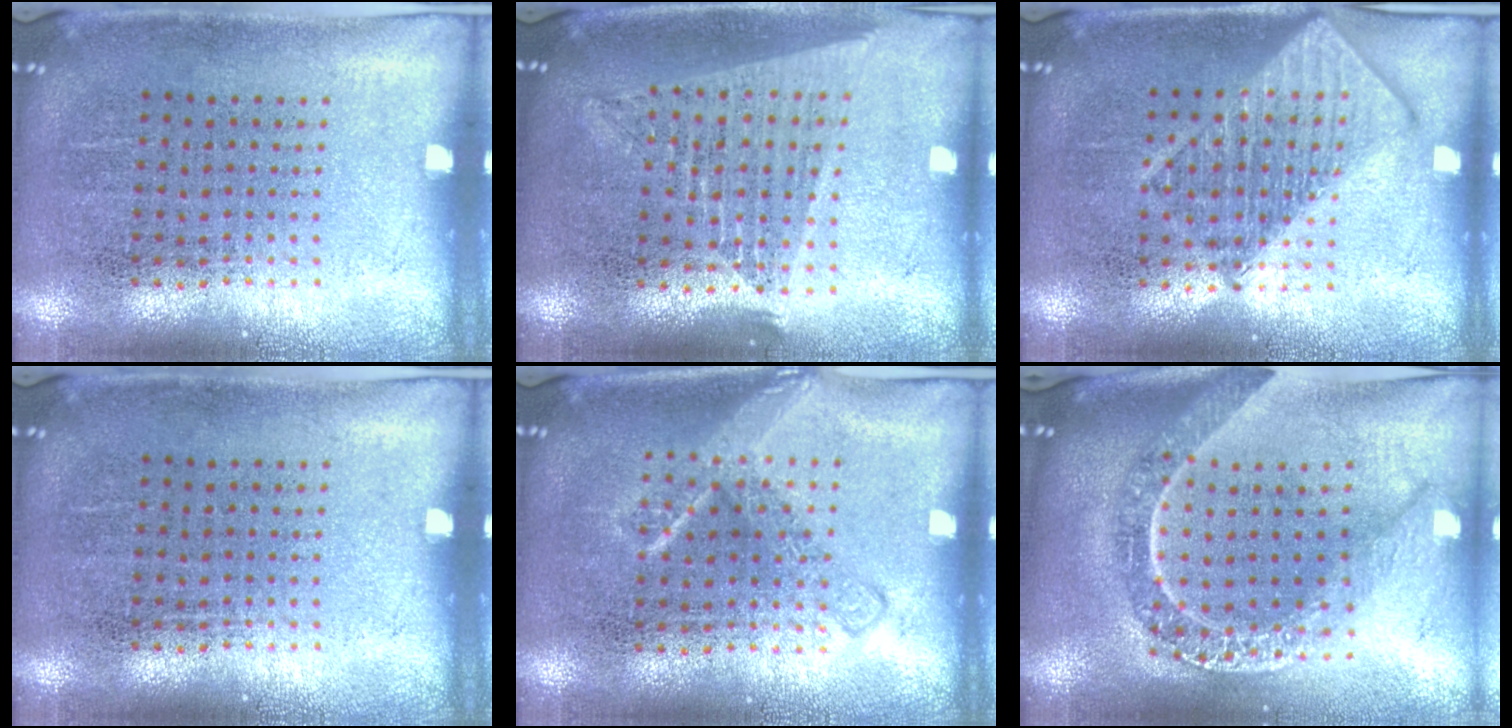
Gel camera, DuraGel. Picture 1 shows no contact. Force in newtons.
{"total": 1.8, "press": 1.6, "slide": 0.8}
{"total": 2.8, "press": 2.8, "slide": 0.4}
{"total": 0.0}
{"total": 1.7, "press": 1.7, "slide": 0.3}
{"total": 2.5, "press": 2.0, "slide": 1.4}